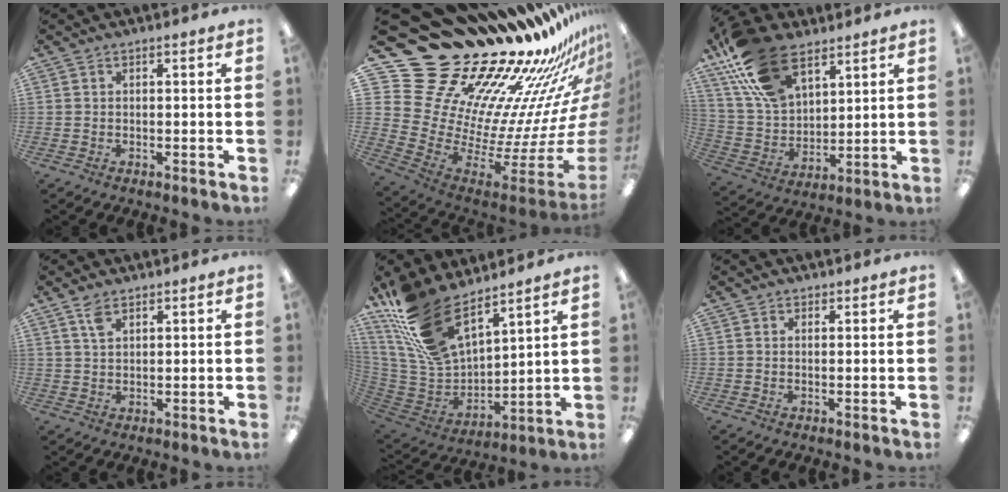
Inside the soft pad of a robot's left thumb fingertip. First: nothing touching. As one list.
[{"total": 28.8, "force": [23.6, 13.1, 10.1], "torque": [-0.091, -0.262, 0.510]}, {"total": 21.3, "force": [12.6, 11.8, 12.5], "torque": [-0.271, -0.045, 0.232]}, {"total": 3.6, "force": [2.4, 1.7, 2.1], "torque": [-0.040, -0.004, 0.043]}, {"total": 19.8, "force": [14.1, 9.0, 10.7], "torque": [-0.250, -0.080, 0.263]}, {"total": 0.8, "force": [0.6, 0.4, 0.0], "torque": [0.008, -0.003, 0.010]}]